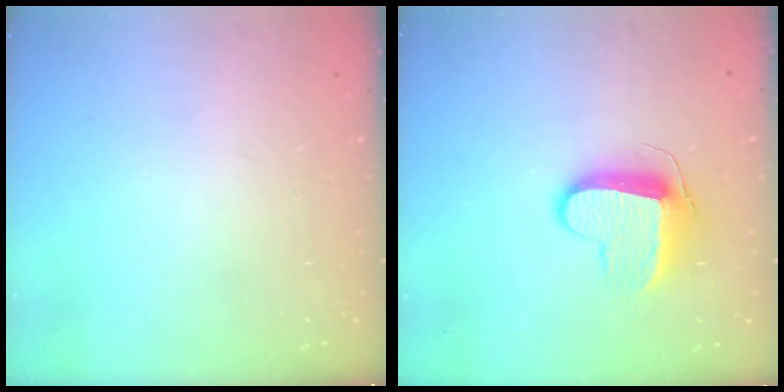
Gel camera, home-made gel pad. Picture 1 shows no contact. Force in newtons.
{"total": 11.2, "press": 11.2, "slide": 0.8}